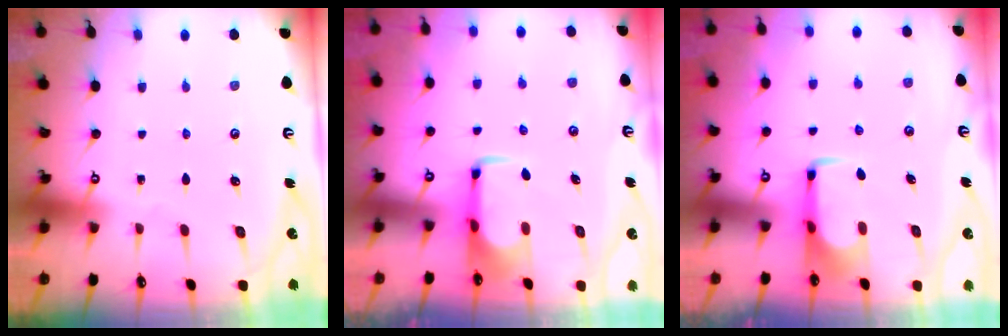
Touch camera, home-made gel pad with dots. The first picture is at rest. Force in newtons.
{"total": 1.9, "press": 1.9, "slide": 0.5}
{"total": 1.6, "press": 1.4, "slide": 0.6}